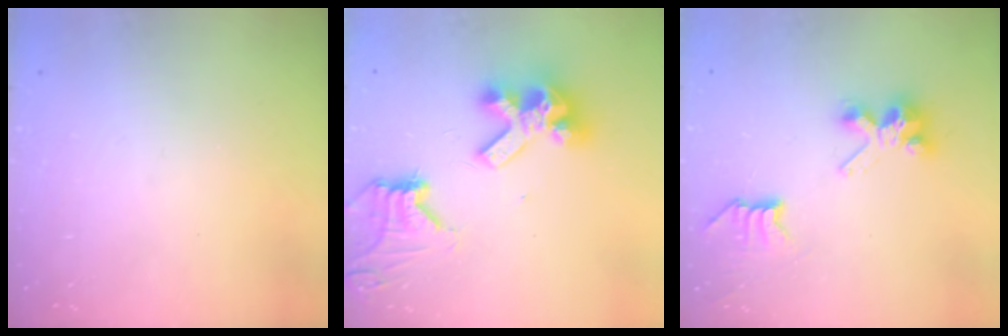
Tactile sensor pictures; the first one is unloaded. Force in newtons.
{"total": 14.2, "press": 14.2, "slide": 1.1}
{"total": 7.4, "press": 7.4, "slide": 0.0}